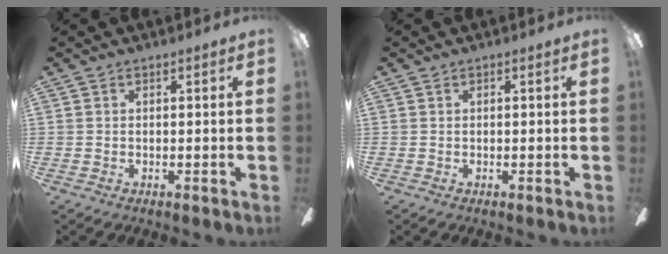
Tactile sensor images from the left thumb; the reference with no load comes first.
{"total": 0.0}